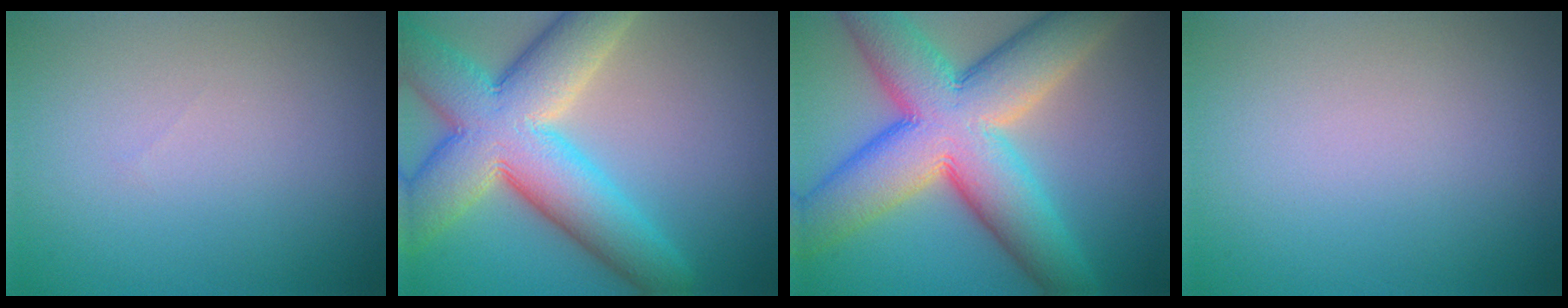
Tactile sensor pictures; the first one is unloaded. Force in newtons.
{"total": 11.9, "press": 11.8, "slide": 0.5}
{"total": 13.5, "press": 13.5, "slide": 0.5}
{"total": 0.0}